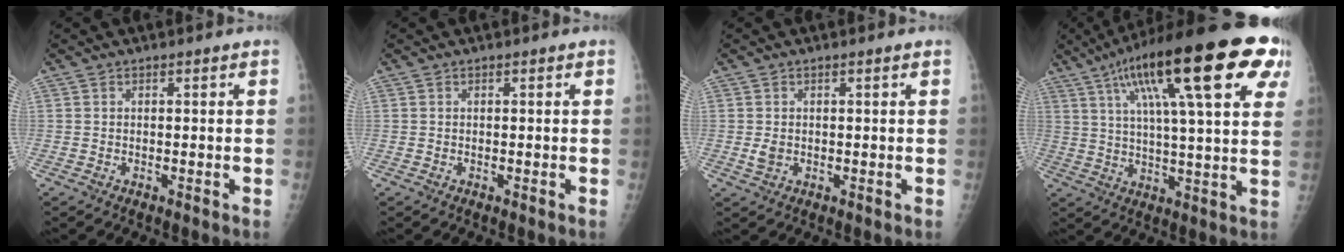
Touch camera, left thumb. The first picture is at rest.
{"total": 0.0}
{"total": 1.8, "force": [0.1, 1.2, 1.4], "torque": [-0.026, -0.001, 0.008]}
{"total": 27.4, "force": [12.5, 6.7, 23.5], "torque": [-0.354, 0.011, 0.185]}